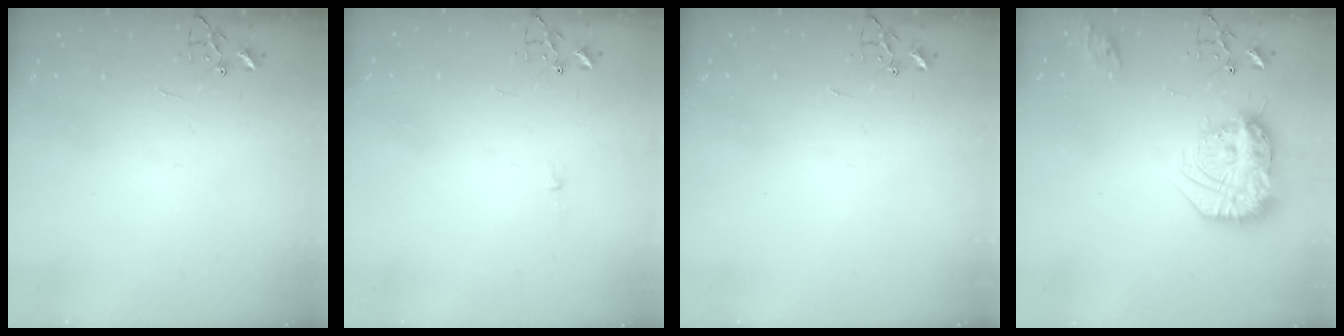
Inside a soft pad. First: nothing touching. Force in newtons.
{"total": 2.7, "press": 2.7, "slide": 0.3}
{"total": 0.0}
{"total": 20.9, "press": 20.8, "slide": 1.7}